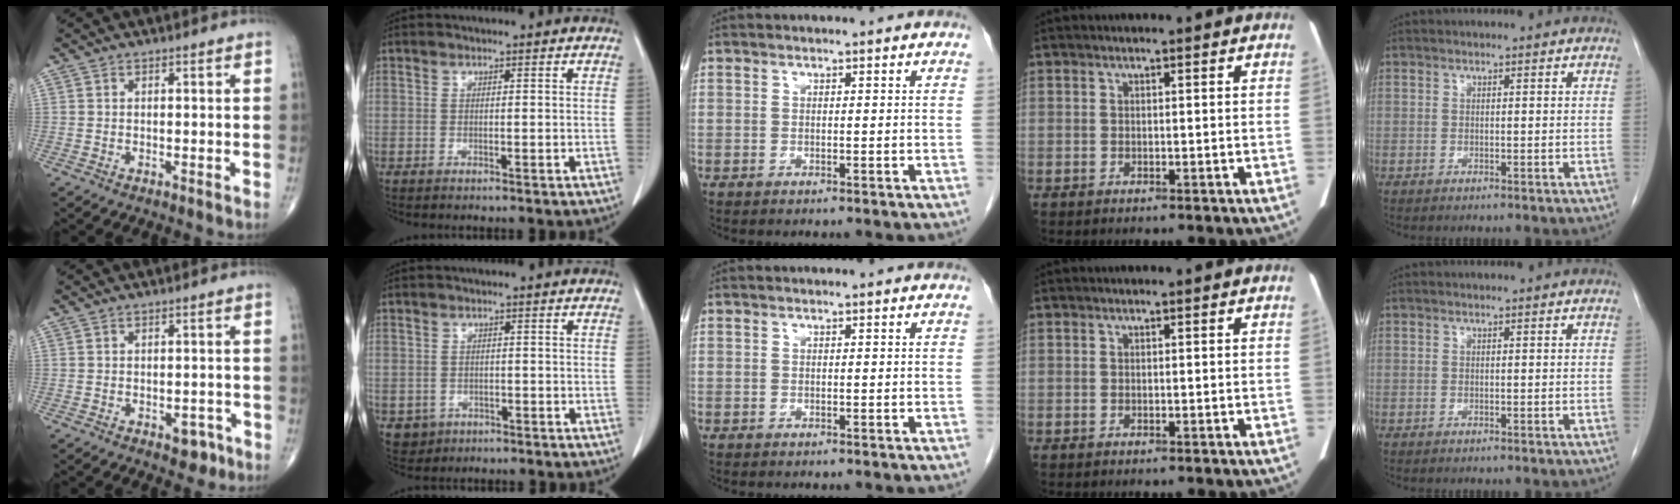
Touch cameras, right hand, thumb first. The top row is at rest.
{"thumb": {"total": 3.3, "force": [-1.7, 2.0, 1.9], "torque": [-0.006, 0.010, -0.018]}, "index": {"total": 3.2, "force": [-1.1, 2.9, 0.5], "torque": [-0.006, 0.005, -0.012]}}